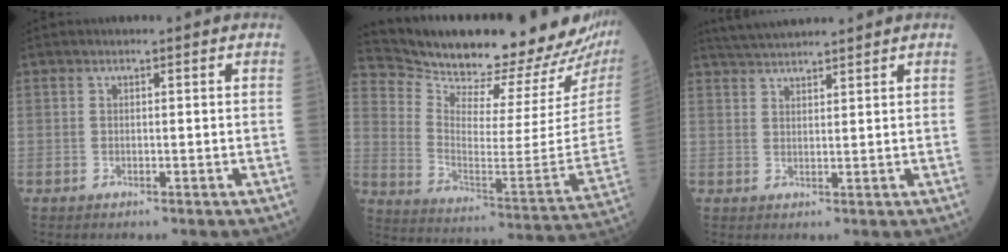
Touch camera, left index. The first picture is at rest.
{"total": 23.8, "force": [22.3, 2.2, 8.0], "torque": [-0.147, -0.102, 0.314]}
{"total": 5.8, "force": [5.5, -0.1, 1.9], "torque": [-0.038, 0.032, 0.100]}